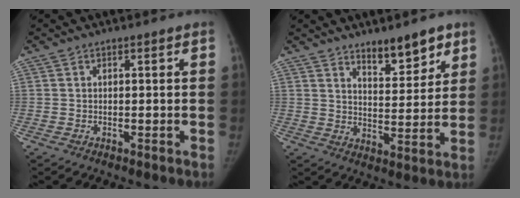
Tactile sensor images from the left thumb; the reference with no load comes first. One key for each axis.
{"total": 8.6, "fx": 6.3, "fy": 3.2, "fz": 4.9, "tx": -0.041, "ty": -0.047, "tz": 0.099}